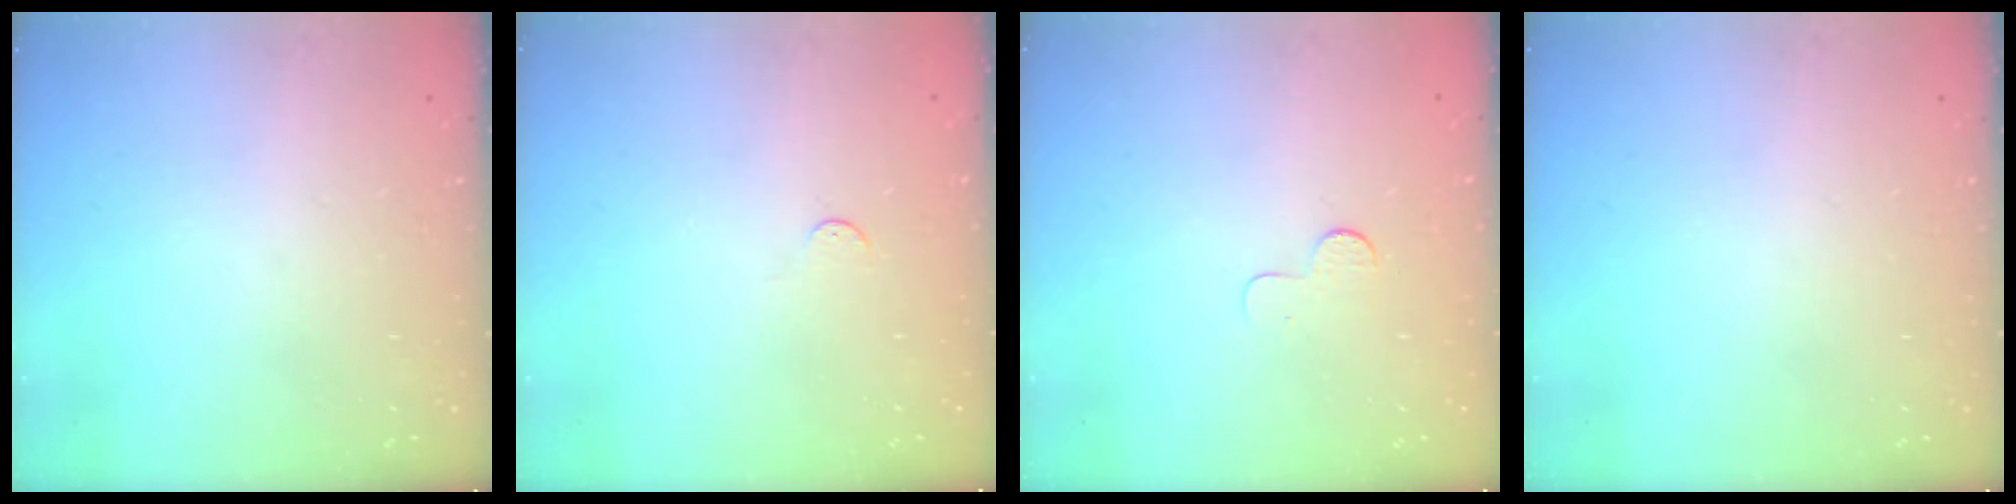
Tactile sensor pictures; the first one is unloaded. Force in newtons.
{"total": 2.9, "press": 2.9, "slide": 0.4}
{"total": 3.8, "press": 3.7, "slide": 0.3}
{"total": 0.0}